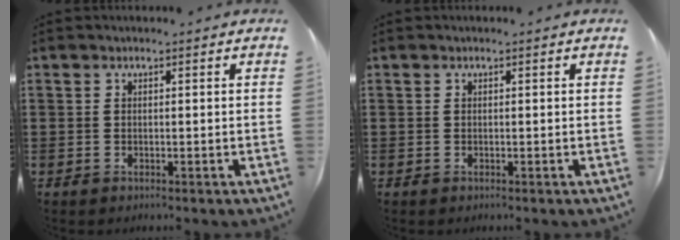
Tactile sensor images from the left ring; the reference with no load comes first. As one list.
[{"total": 0.0}]